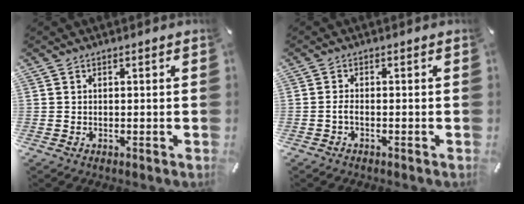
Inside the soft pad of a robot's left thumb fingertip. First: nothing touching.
{"total": 1.7, "force": [-0.8, 0.5, 1.4], "torque": [-0.026, 0.003, -0.015]}